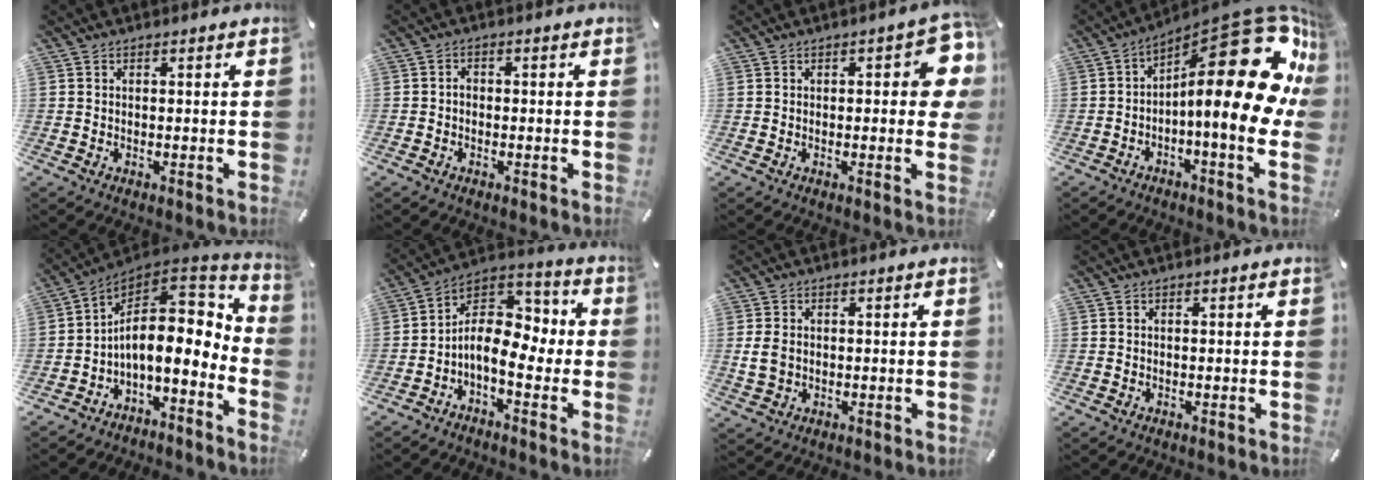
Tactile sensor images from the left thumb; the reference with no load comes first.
{"total": 1.7, "force": [-0.7, 1.3, 0.8], "torque": [-0.015, 0.007, -0.016]}
{"total": 9.0, "force": [1.5, 3.7, 8.1], "torque": [-0.089, -0.013, 0.022]}
{"total": 26.1, "force": [6.3, 8.8, 23.8], "torque": [-0.318, -0.078, 0.119]}
{"total": 13.1, "force": [0.5, 7.6, 10.7], "torque": [-0.169, -0.036, 0.005]}
{"total": 9.8, "force": [-3.1, 6.4, 6.8], "torque": [-0.116, 0.003, -0.058]}
{"total": 3.9, "force": [0.1, 3.1, 2.4], "torque": [-0.051, 0.005, 0.001]}
{"total": 0.0}